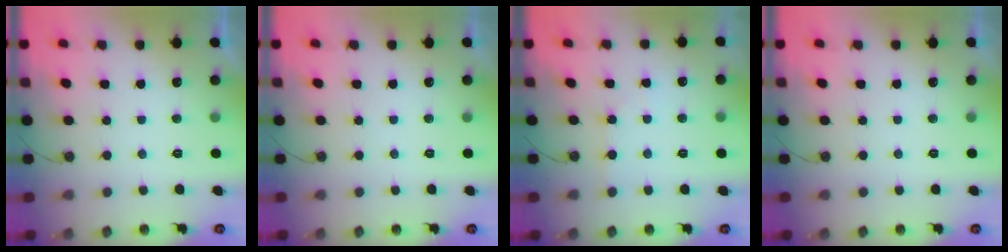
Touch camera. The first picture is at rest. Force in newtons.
{"total": 0.0}
{"total": 3.0, "press": 3.0, "slide": 0.4}
{"total": 0.0}